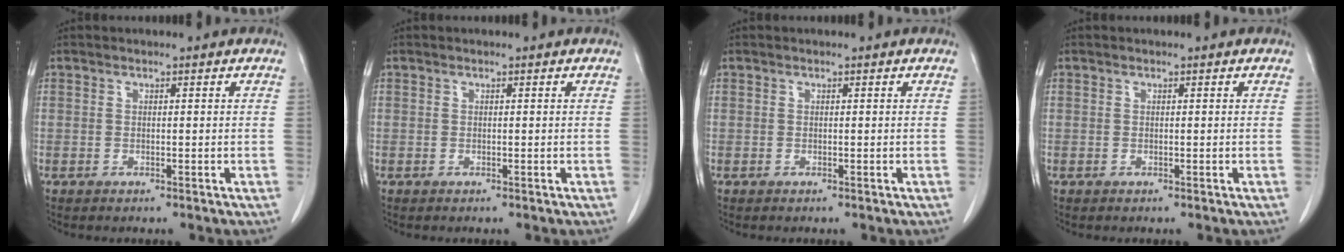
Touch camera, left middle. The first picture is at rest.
{"total": 0.0}
{"total": 0.0}
{"total": 0.0}